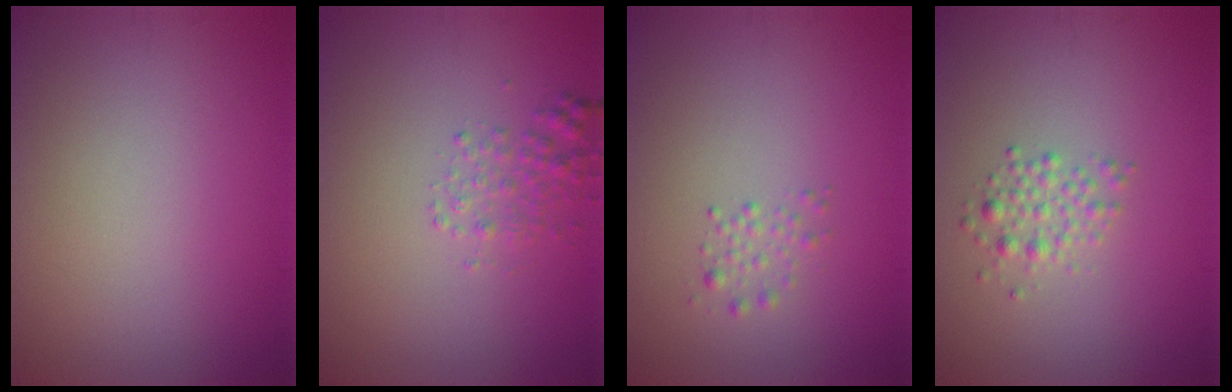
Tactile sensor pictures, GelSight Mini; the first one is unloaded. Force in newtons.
{"total": 1.7, "press": 1.7, "slide": 0.1}
{"total": 1.5, "press": 1.5, "slide": 0.0}
{"total": 1.9, "press": 1.9, "slide": 0.1}